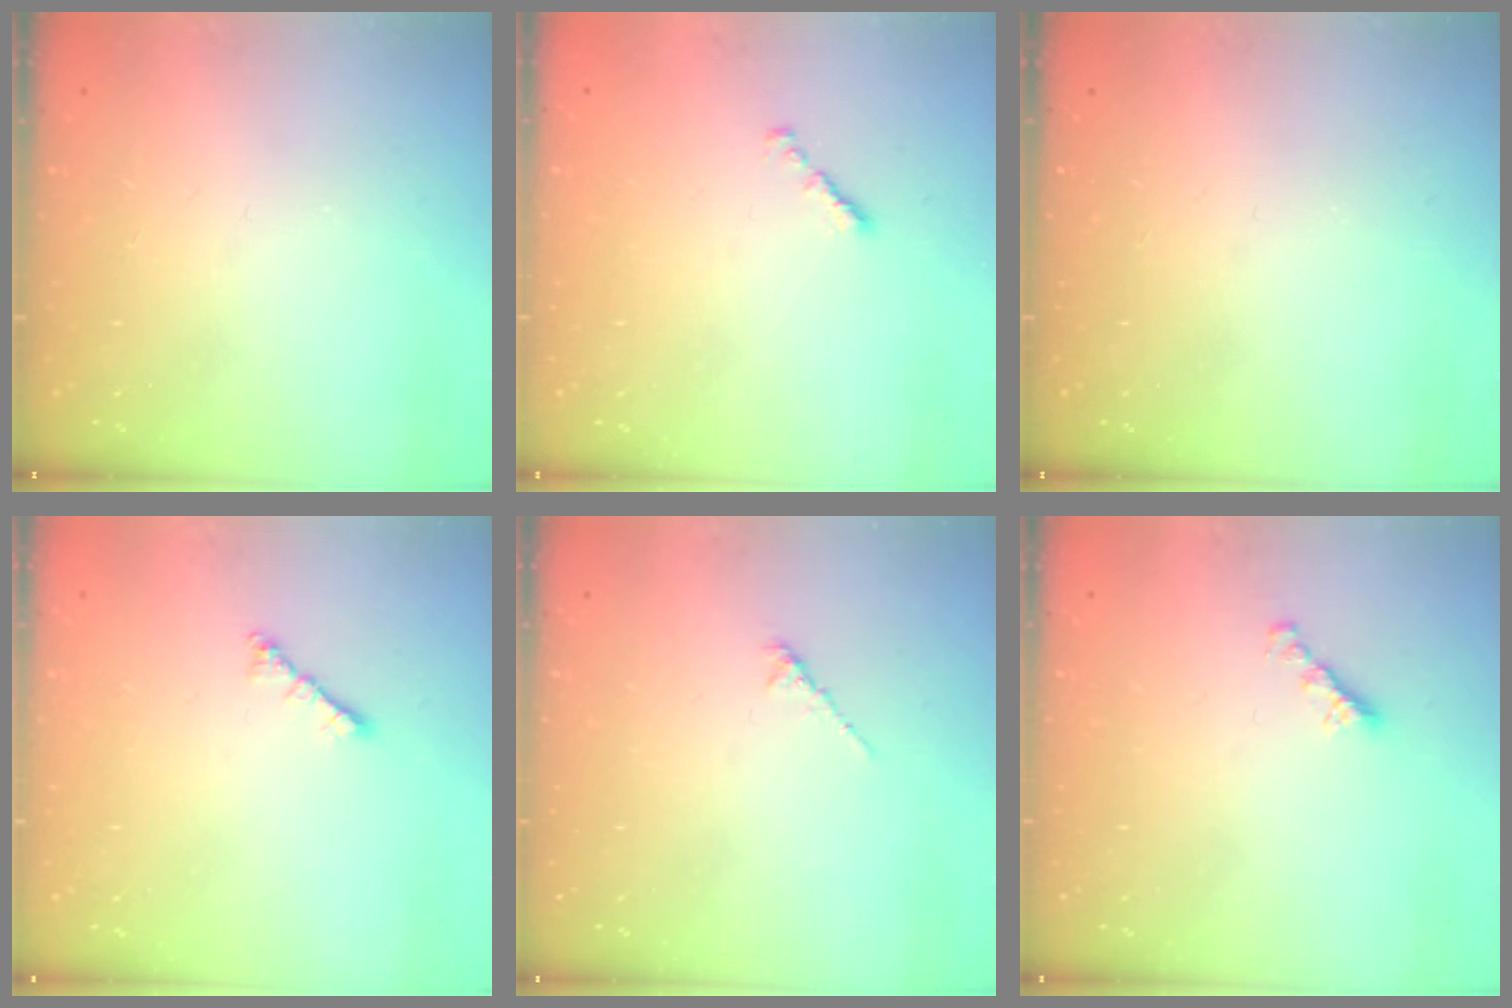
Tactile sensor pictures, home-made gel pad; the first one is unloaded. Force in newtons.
{"total": 0.8, "press": 0.7, "slide": 0.4}
{"total": 0.0}
{"total": 2.0, "press": 1.9, "slide": 0.6}
{"total": 1.6, "press": 1.5, "slide": 0.5}
{"total": 2.2, "press": 2.1, "slide": 0.5}